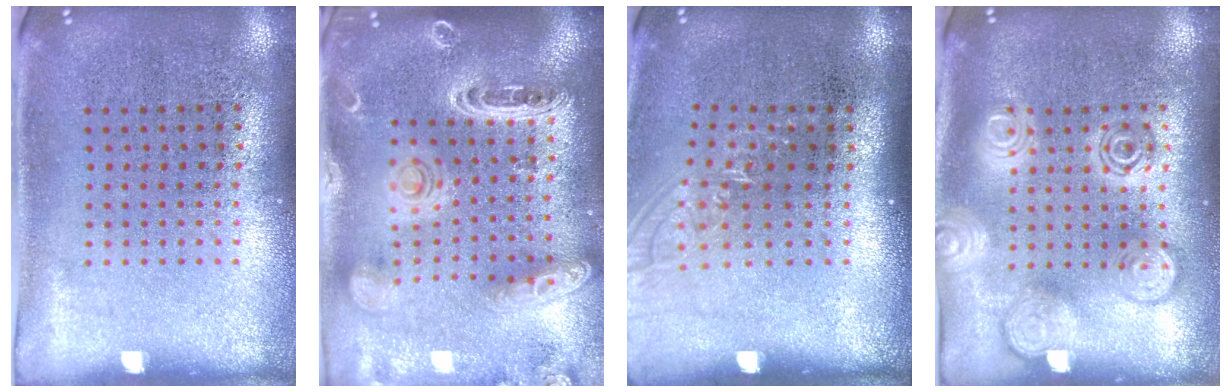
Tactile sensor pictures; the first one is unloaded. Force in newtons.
{"total": 2.3, "press": 2.1, "slide": 0.9}
{"total": 1.1, "press": 1.0, "slide": 0.5}
{"total": 3.0, "press": 3.0, "slide": 0.4}